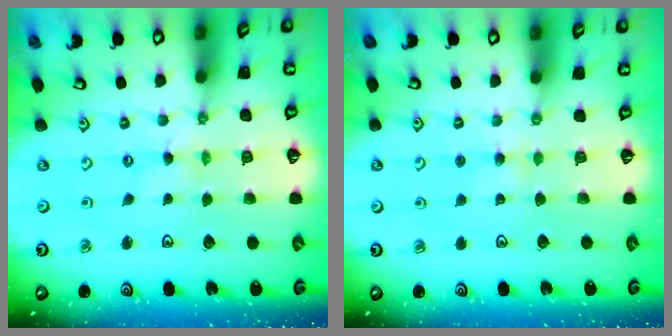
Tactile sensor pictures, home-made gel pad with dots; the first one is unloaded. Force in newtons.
{"total": 2.9, "press": 2.9, "slide": 0.4}